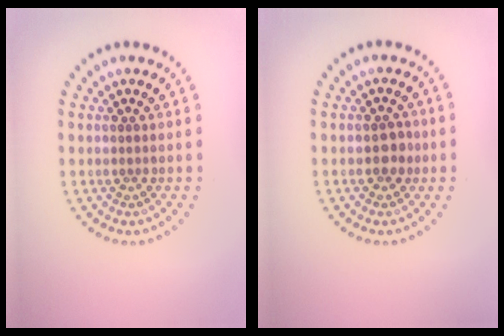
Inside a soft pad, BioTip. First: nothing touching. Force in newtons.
{"total": 1.9, "press": 1.8, "slide": 0.3}